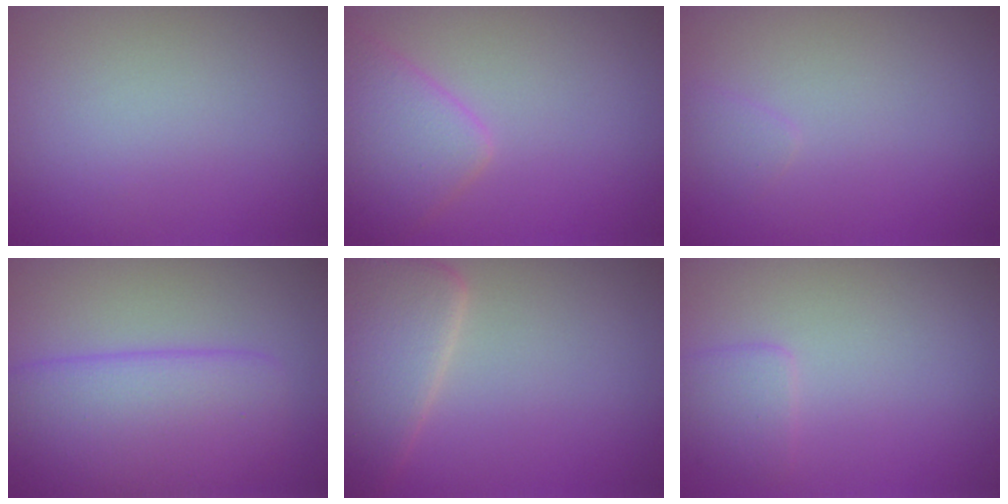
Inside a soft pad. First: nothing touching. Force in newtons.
{"total": 4.2, "press": 4.2, "slide": 0.2}
{"total": 0.7, "press": 0.7, "slide": 0.1}
{"total": 6.7, "press": 6.7, "slide": 0.2}
{"total": 6.1, "press": 6.1, "slide": 0.3}
{"total": 1.6, "press": 1.6, "slide": 0.1}